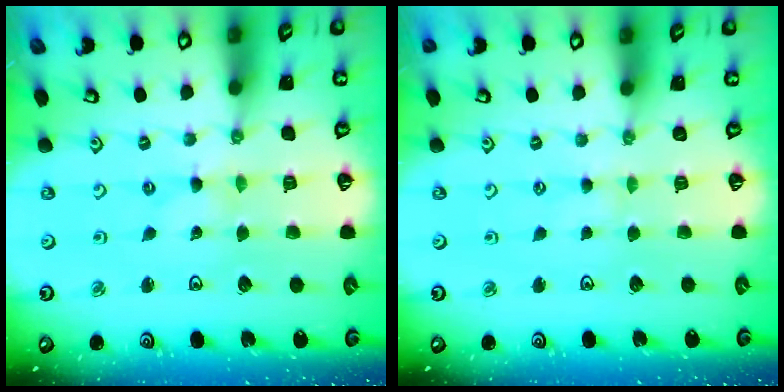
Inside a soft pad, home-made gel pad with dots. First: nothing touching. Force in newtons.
{"total": 0.0}